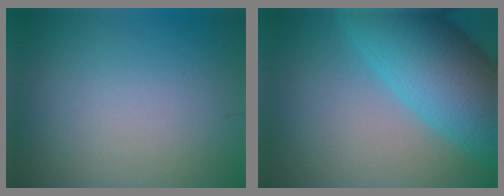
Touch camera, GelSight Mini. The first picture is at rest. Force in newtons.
{"total": 12.3, "press": 12.3, "slide": 0.5}